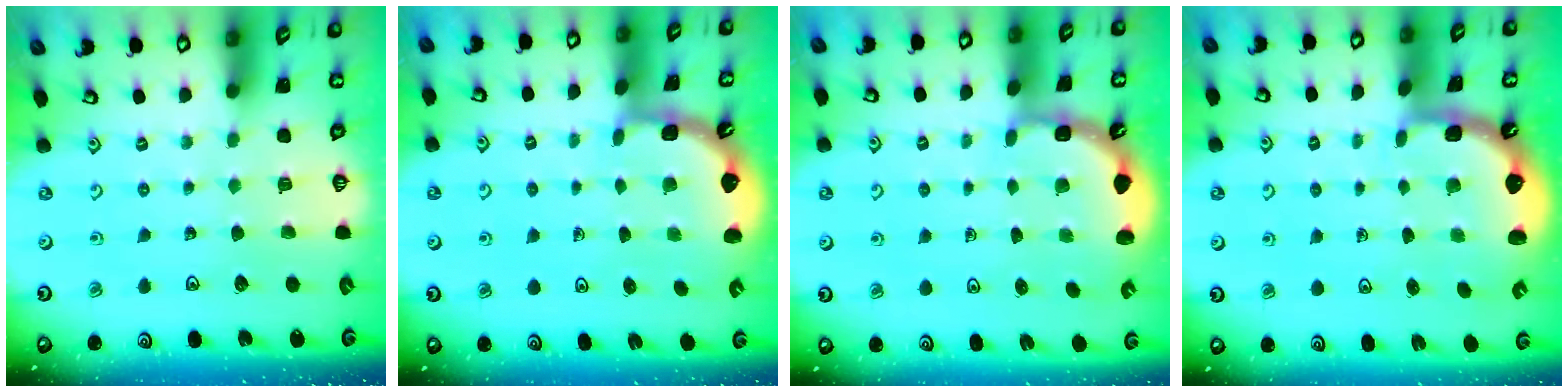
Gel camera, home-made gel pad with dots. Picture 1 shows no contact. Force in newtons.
{"total": 2.0, "press": 2.0, "slide": 0.2}
{"total": 2.1, "press": 1.9, "slide": 0.9}
{"total": 2.4, "press": 1.7, "slide": 1.6}